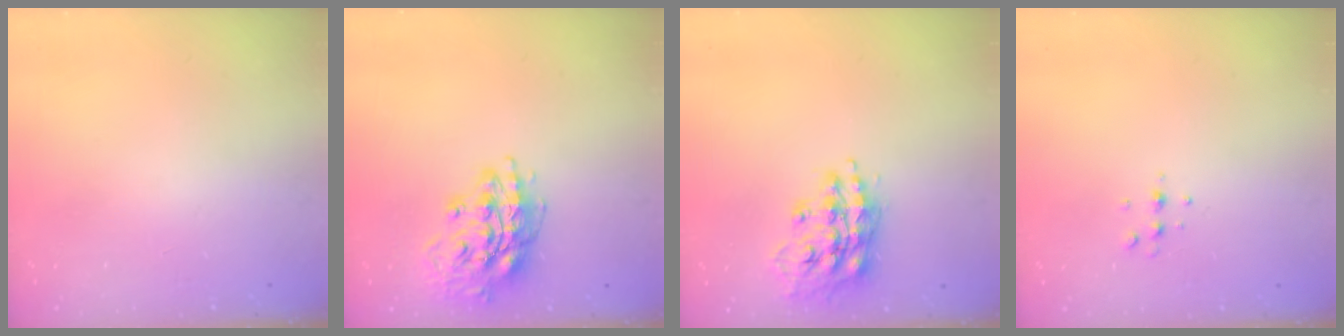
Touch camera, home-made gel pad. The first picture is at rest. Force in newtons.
{"total": 15.6, "press": 15.6, "slide": 1.3}
{"total": 15.5, "press": 15.5, "slide": 1.4}
{"total": 4.7, "press": 4.6, "slide": 0.6}